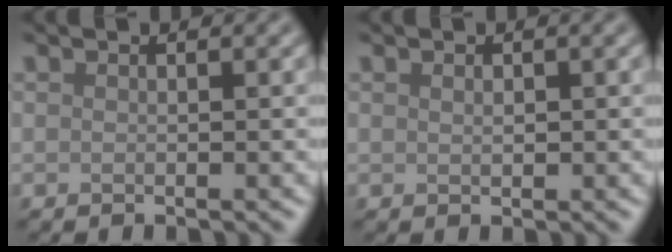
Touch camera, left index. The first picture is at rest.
{"total": 0.6, "force": [0.2, 0.4, 0.5], "torque": [-0.007, 0.000, 0.003]}